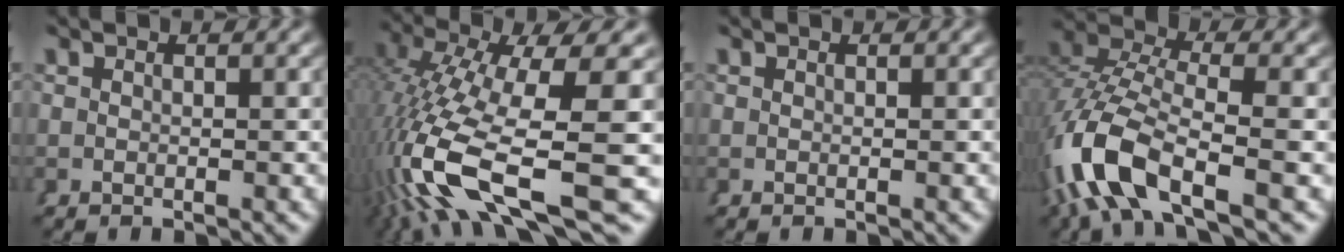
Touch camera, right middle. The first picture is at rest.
{"total": 11.1, "force": [-3.5, 4.4, 9.6], "torque": [-0.192, -0.034, -0.029]}
{"total": 0.0}
{"total": 6.9, "force": [-2.1, 3.7, 5.4], "torque": [-0.142, -0.022, -0.024]}